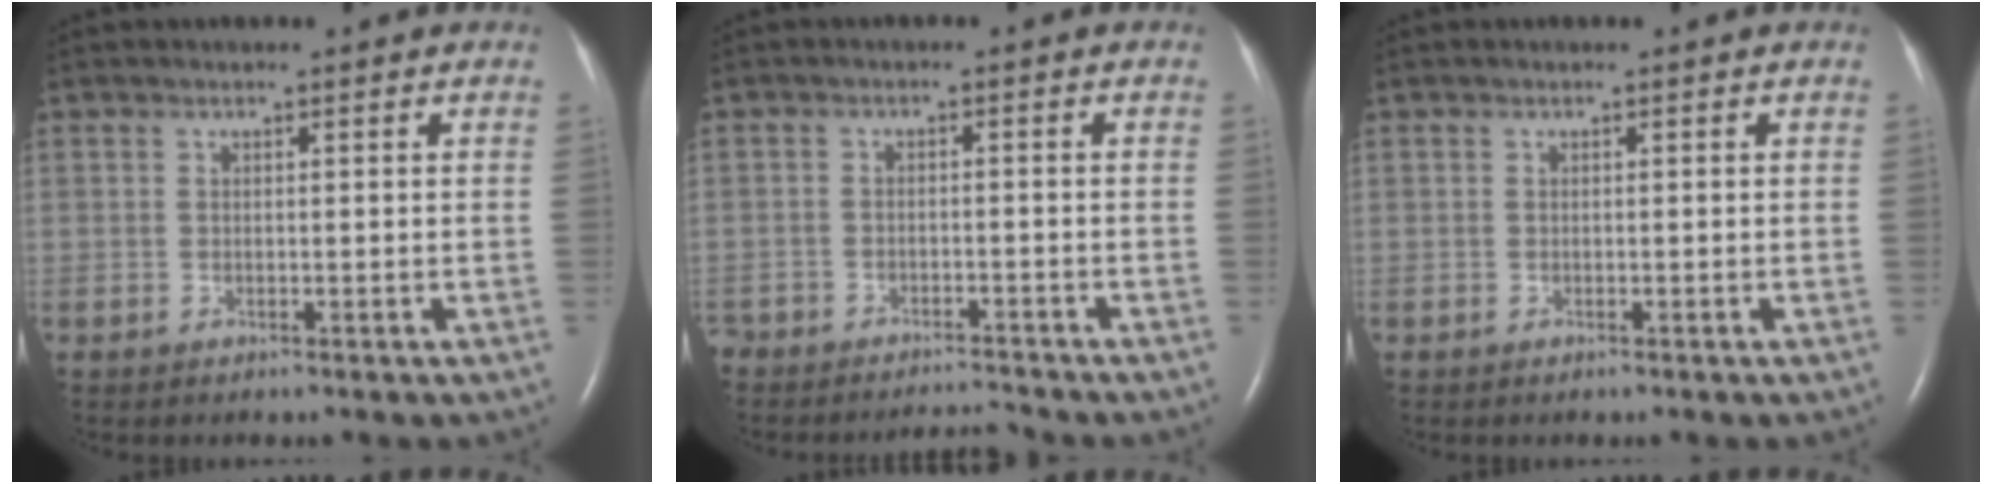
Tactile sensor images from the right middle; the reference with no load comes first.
{"total": 4.5, "force": [-4.4, 0.3, -0.2], "torque": [0.004, -0.004, -0.073]}
{"total": 0.0}